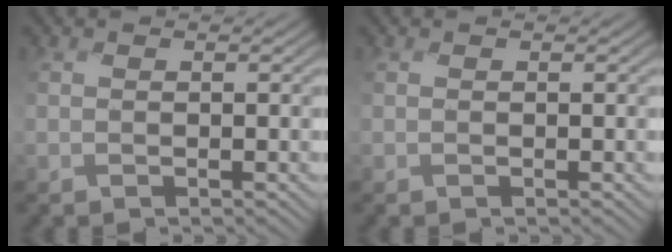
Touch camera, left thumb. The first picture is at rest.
{"total": 0.0}